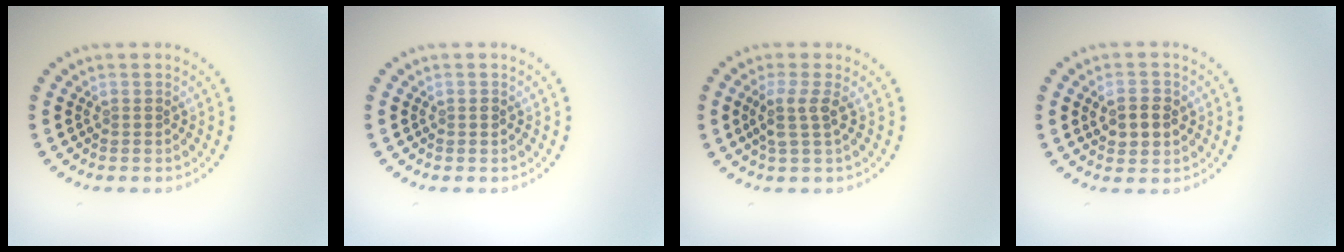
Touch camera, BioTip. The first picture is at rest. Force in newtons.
{"total": 0.6, "press": 0.6, "slide": 0.1}
{"total": 2.2, "press": 1.7, "slide": 1.4}
{"total": 3.0, "press": 3.0, "slide": 0.3}